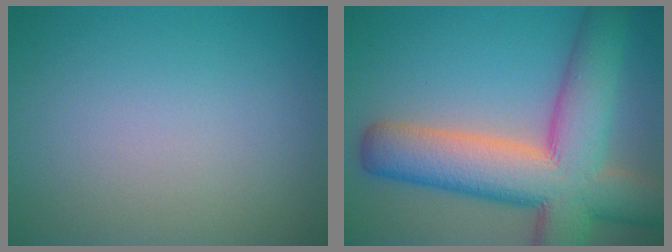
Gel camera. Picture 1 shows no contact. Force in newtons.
{"total": 12.7, "press": 12.7, "slide": 0.7}